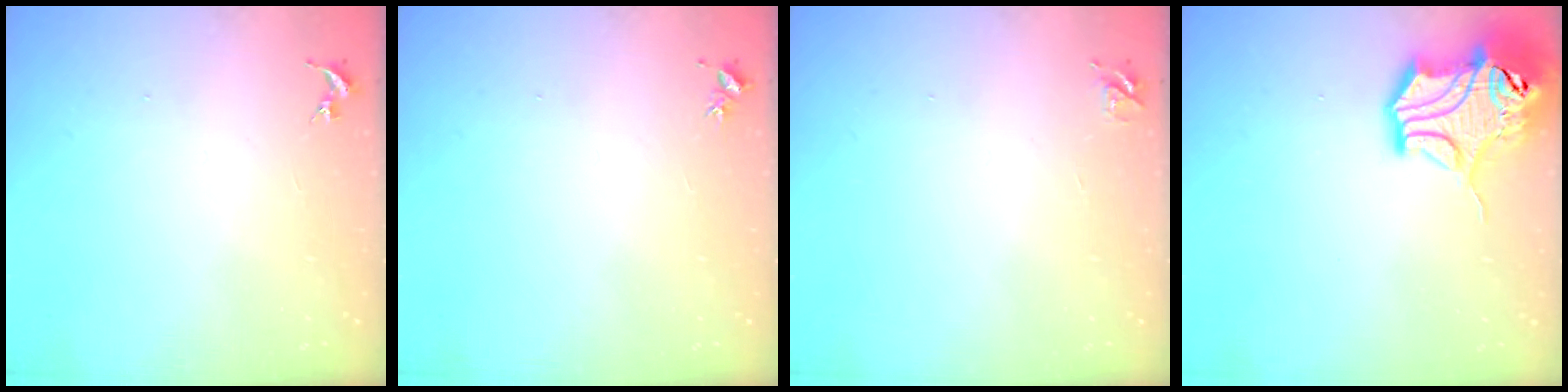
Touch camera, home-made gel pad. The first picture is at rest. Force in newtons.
{"total": 3.1, "press": 3.1, "slide": 0.2}
{"total": 5.0, "press": 5.0, "slide": 0.7}
{"total": 16.0, "press": 15.8, "slide": 2.5}